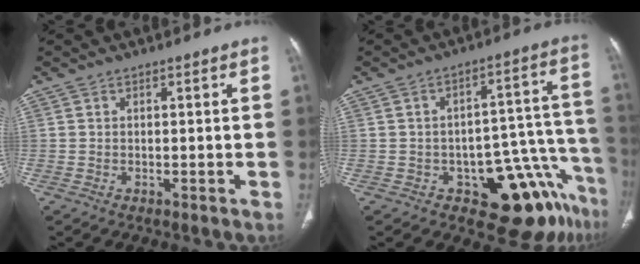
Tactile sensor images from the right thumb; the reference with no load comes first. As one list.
[{"total": 14.4, "force": [-8.9, 6.3, 9.4], "torque": [-0.055, 0.092, -0.116]}]